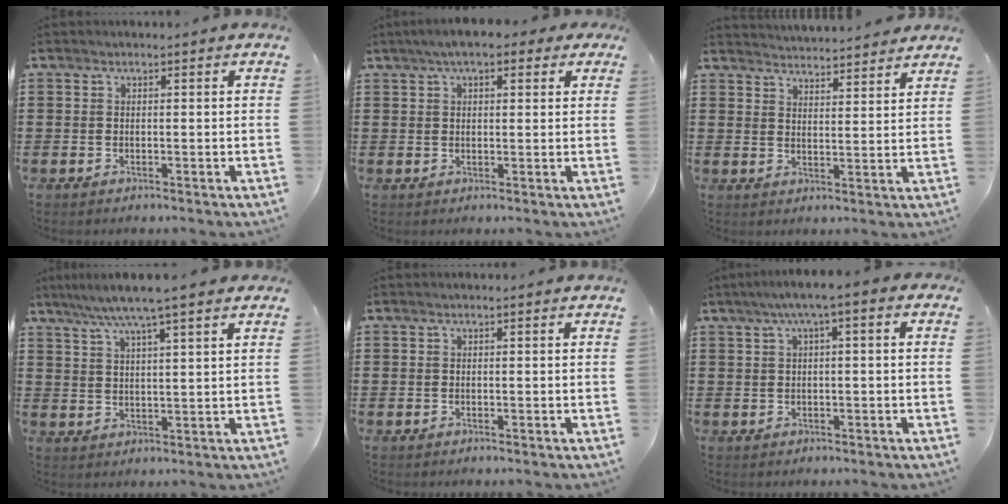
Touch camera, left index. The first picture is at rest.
{"total": 4.5, "force": [3.1, 1.6, 2.8], "torque": [-0.065, 0.009, 0.054]}
{"total": 3.7, "force": [3.7, -0.3, -0.3], "torque": [-0.008, -0.022, 0.066]}
{"total": 5.8, "force": [4.4, -0.2, 3.7], "torque": [-0.085, -0.013, 0.075]}
{"total": 0.0}
{"total": 2.9, "force": [-0.1, 0.2, 2.9], "torque": [-0.052, 0.003, -0.006]}